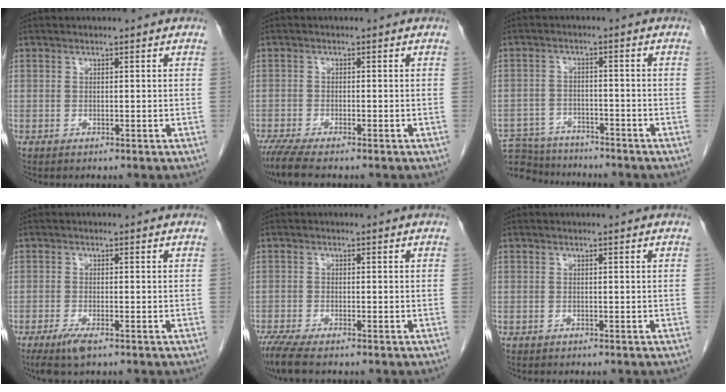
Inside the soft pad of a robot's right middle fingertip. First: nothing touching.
{"total": 5.4, "force": [-4.3, 0.5, 3.2], "torque": [-0.059, -0.015, -0.076]}
{"total": 10.8, "force": [-10.1, 3.2, 2.2], "torque": [-0.043, 0.006, -0.155]}
{"total": 3.6, "force": [-2.3, 0.7, 2.7], "torque": [-0.058, -0.010, -0.040]}
{"total": 5.3, "force": [-4.1, 0.8, 3.3], "torque": [-0.062, -0.015, -0.073]}
{"total": 0.0}